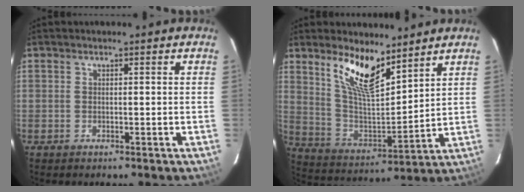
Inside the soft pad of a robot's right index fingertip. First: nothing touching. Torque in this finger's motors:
{"motor_torque": [0.37, 0.35, 0.57, 0.08]}